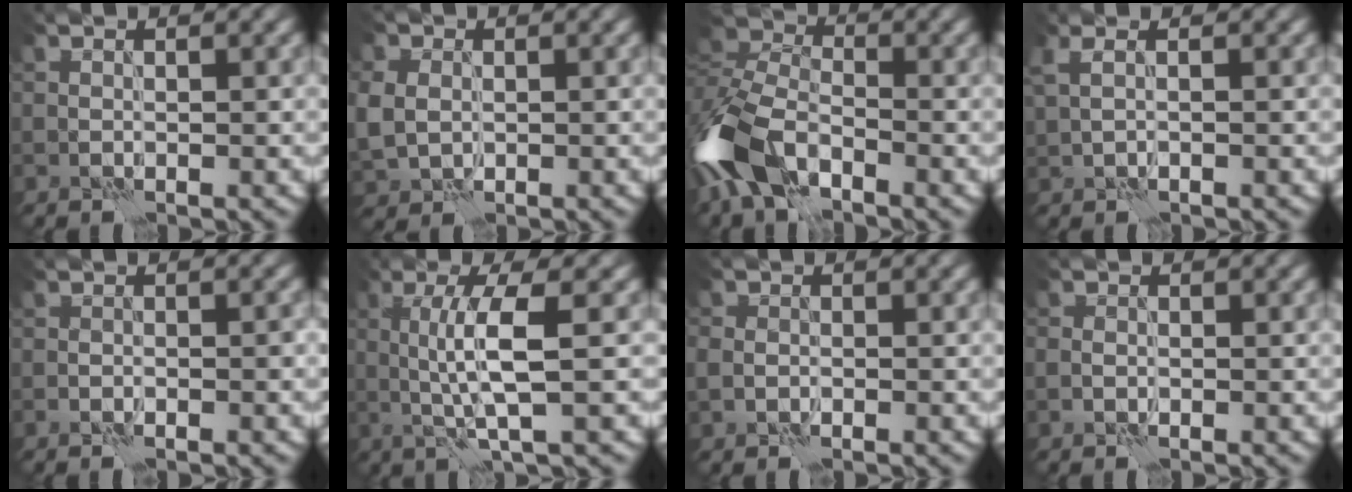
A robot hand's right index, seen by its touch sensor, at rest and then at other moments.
{"total": 4.1, "force": [0.1, 3.4, 2.2], "torque": [-0.064, 0.000, 0.010]}
{"total": 8.7, "force": [-4.6, 4.5, 5.8], "torque": [-0.134, -0.001, -0.106]}
{"total": 2.3, "force": [1.0, 1.1, 1.8], "torque": [-0.034, 0.008, 0.012]}
{"total": 0.9, "force": [-0.6, 0.3, 0.6], "torque": [-0.009, 0.004, -0.010]}
{"total": 4.5, "force": [0.2, 0.6, 4.5], "torque": [-0.087, 0.002, 0.007]}
{"total": 1.4, "force": [-0.4, 1.2, 0.6], "torque": [-0.009, -0.003, -0.009]}
{"total": 0.8, "force": [-0.2, 0.6, 0.4], "torque": [-0.007, 0.001, -0.007]}